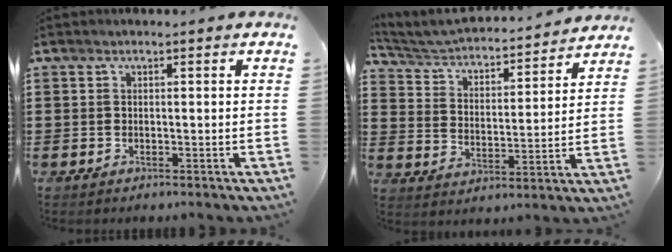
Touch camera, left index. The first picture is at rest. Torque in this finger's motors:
{"motor_torque": [0.98, -1.16, 0.26, 0.13]}